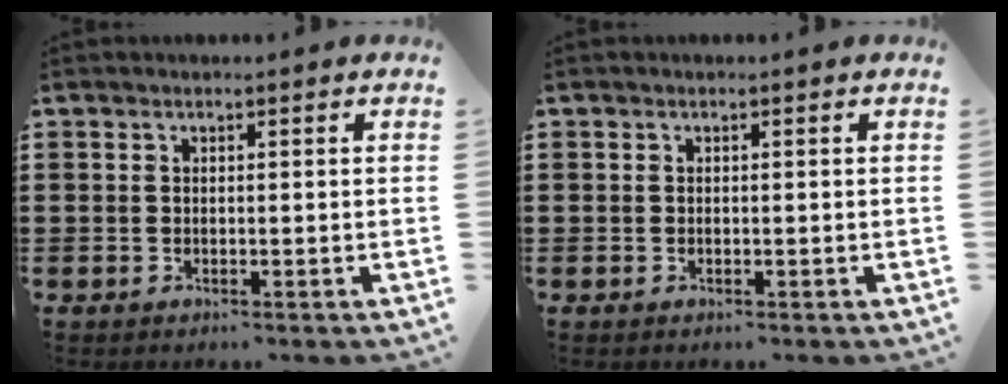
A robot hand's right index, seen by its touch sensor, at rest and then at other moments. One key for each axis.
{"total": 0.0}